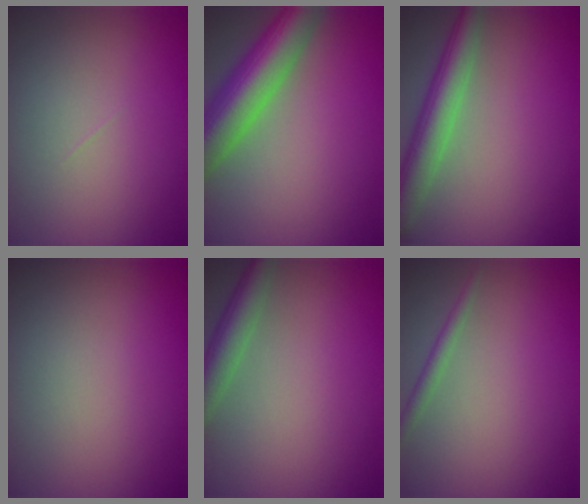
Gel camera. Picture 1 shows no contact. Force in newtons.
{"total": 9.8, "press": 9.8, "slide": 0.4}
{"total": 5.5, "press": 5.5, "slide": 0.4}
{"total": 0.0}
{"total": 4.1, "press": 4.0, "slide": 0.3}
{"total": 1.5, "press": 1.5, "slide": 0.0}